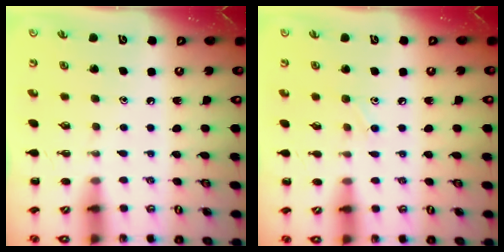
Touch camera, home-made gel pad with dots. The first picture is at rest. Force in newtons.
{"total": 4.8, "press": 4.5, "slide": 1.6}